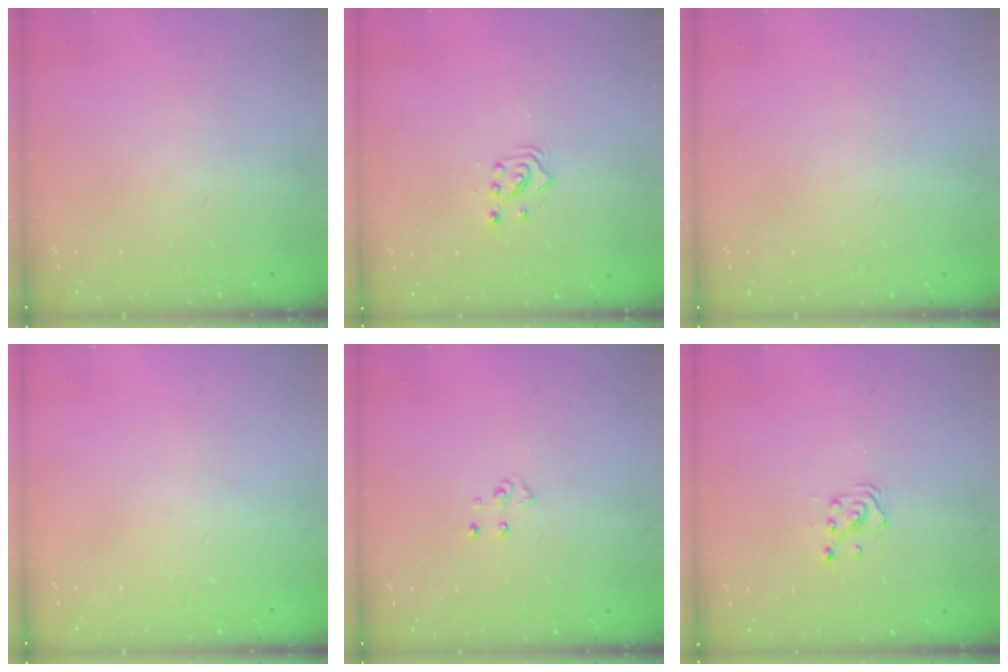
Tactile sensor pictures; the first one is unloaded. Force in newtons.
{"total": 2.5, "press": 2.5, "slide": 0.3}
{"total": 0.0}
{"total": 0.0}
{"total": 4.5, "press": 4.4, "slide": 0.5}
{"total": 3.1, "press": 3.1, "slide": 0.3}